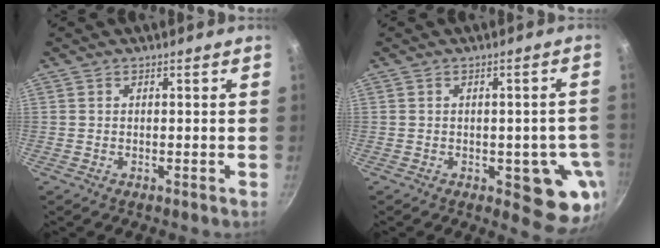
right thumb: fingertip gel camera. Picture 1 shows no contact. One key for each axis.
{"total": 10.3, "fx": -2.8, "fy": 4.9, "fz": 8.7, "tx": -0.048, "ty": 0.004, "tz": -0.030}